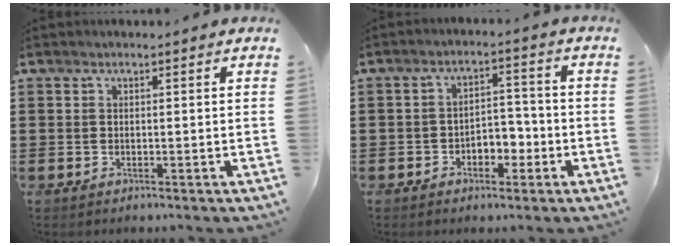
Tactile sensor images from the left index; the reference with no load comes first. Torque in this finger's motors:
{"motor_torque": [0.17, 0.17, 0.12, 0.05]}